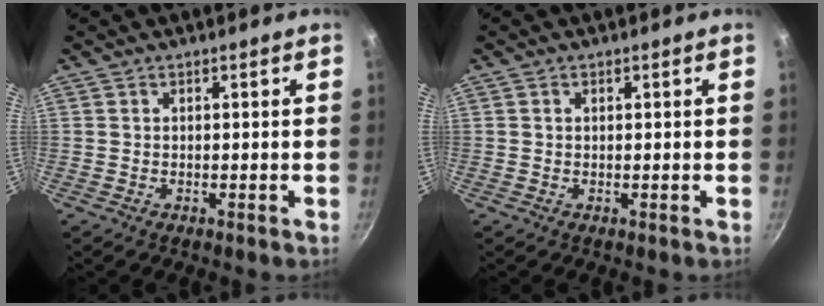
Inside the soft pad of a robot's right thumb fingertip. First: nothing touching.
{"total": 0.5, "force": [0.2, 0.3, 0.4], "torque": [-0.007, -0.001, 0.003]}